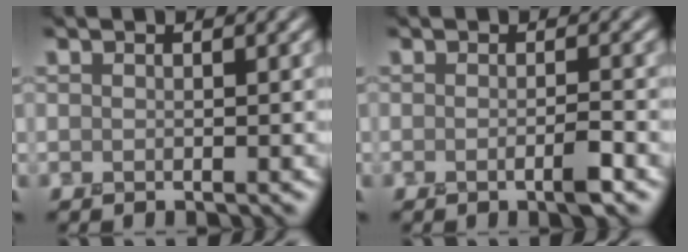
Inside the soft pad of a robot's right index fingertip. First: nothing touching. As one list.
[{"total": 1.8, "force": [-0.7, 0.3, 1.6], "torque": [-0.027, -0.002, -0.014]}]